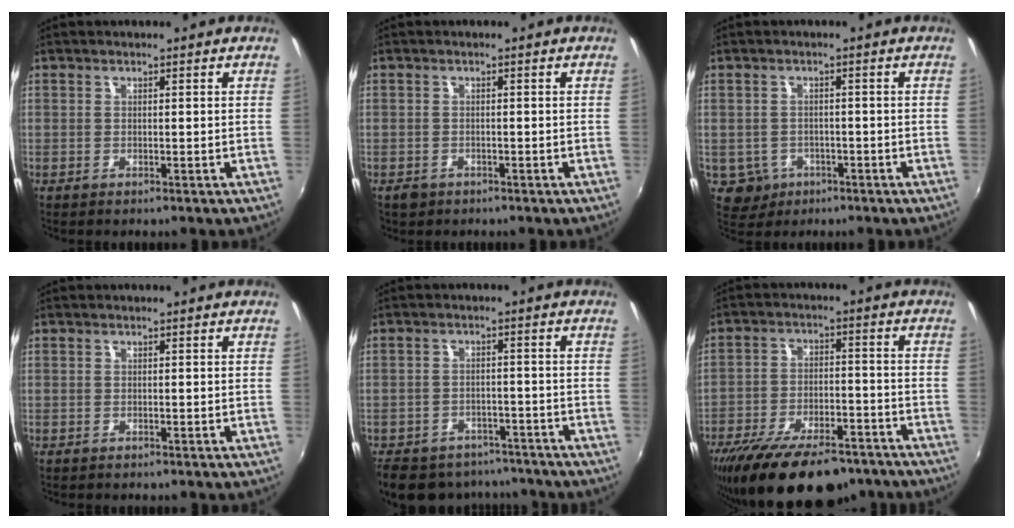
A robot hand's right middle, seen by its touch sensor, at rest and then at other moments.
{"total": 2.0, "force": [-1.2, 1.6, 0.5], "torque": [-0.015, -0.003, -0.017]}
{"total": 5.0, "force": [-1.9, 4.4, 1.2], "torque": [-0.036, 0.001, -0.021]}
{"total": 0.5, "force": [-0.5, 0.3, 0.0], "torque": [-0.003, -0.003, -0.009]}
{"total": 16.8, "force": [-13.3, 8.4, 5.9], "torque": [-0.147, 0.010, -0.177]}
{"total": 20.6, "force": [-15.8, 7.6, 10.9], "torque": [-0.209, -0.031, -0.233]}